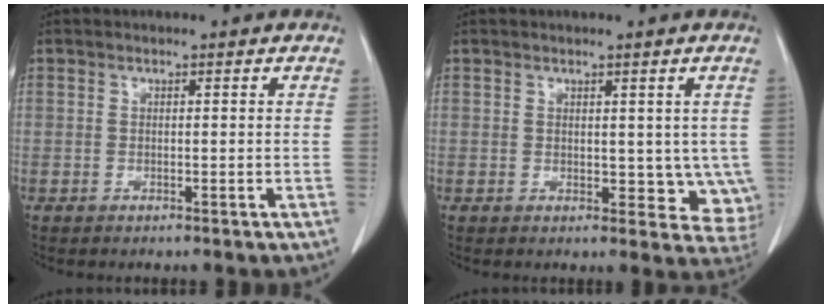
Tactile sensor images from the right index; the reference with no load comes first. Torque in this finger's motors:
{"motor_torque": [-0.17, 0.13, 0.03, 0.00]}